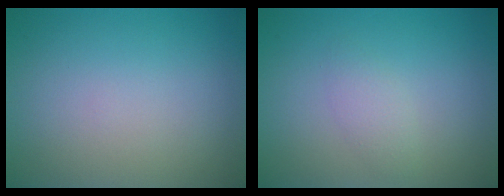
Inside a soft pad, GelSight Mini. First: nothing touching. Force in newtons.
{"total": 1.4, "press": 1.4, "slide": 0.0}